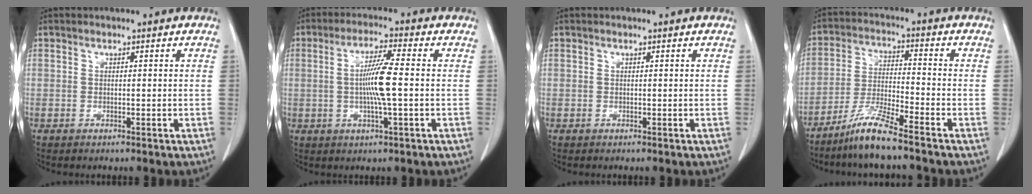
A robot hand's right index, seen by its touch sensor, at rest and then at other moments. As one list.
[{"total": 6.9, "force": [-0.3, -0.2, 6.9], "torque": [-0.130, -0.003, -0.009]}, {"total": 0.0}, {"total": 7.9, "force": [-6.3, -0.4, 4.8], "torque": [-0.100, -0.027, -0.126]}]